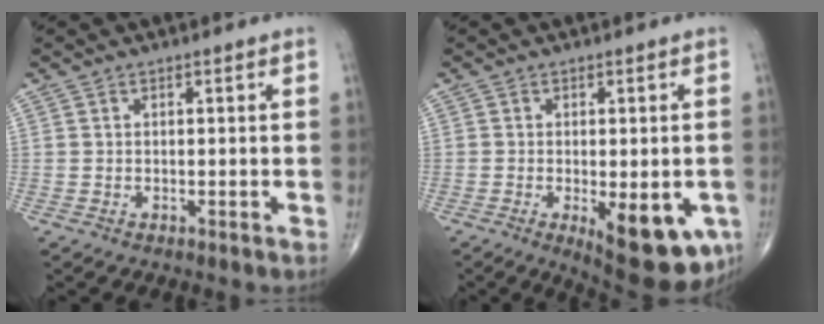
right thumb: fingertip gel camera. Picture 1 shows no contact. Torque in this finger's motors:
{"motor_torque": [1.37, 1.25, 0.45, -0.60, 0.25]}